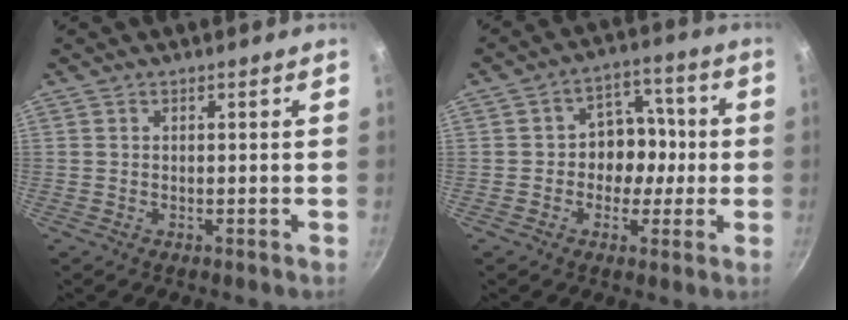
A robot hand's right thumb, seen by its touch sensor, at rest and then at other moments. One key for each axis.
{"total": 9.1, "fx": -0.9, "fy": 7.5, "fz": 5.0, "tx": -0.010, "ty": 0.026, "tz": -0.023}